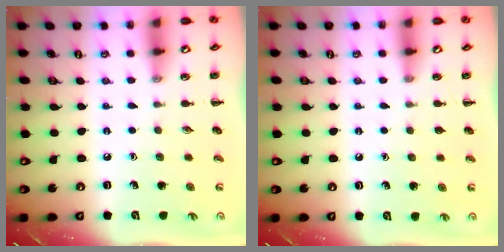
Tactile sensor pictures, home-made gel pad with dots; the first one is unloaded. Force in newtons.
{"total": 0.0}